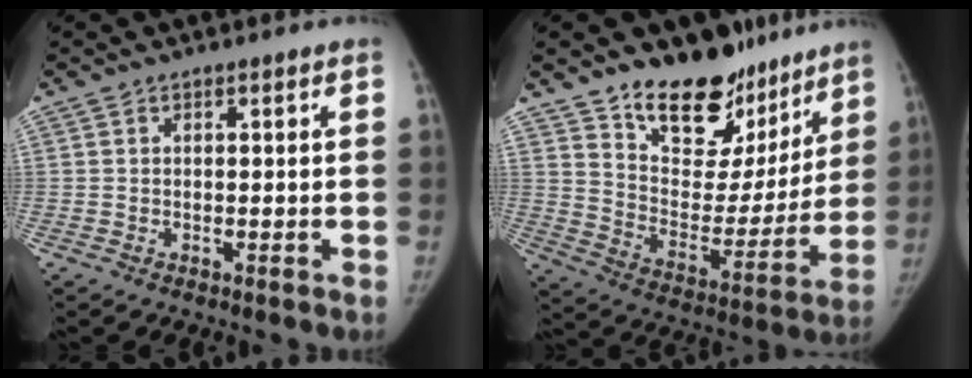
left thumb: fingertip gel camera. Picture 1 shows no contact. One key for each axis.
{"total": 20.9, "fx": 15.6, "fy": 11.0, "fz": 8.4, "tx": -0.063, "ty": -0.101, "tz": 0.245}